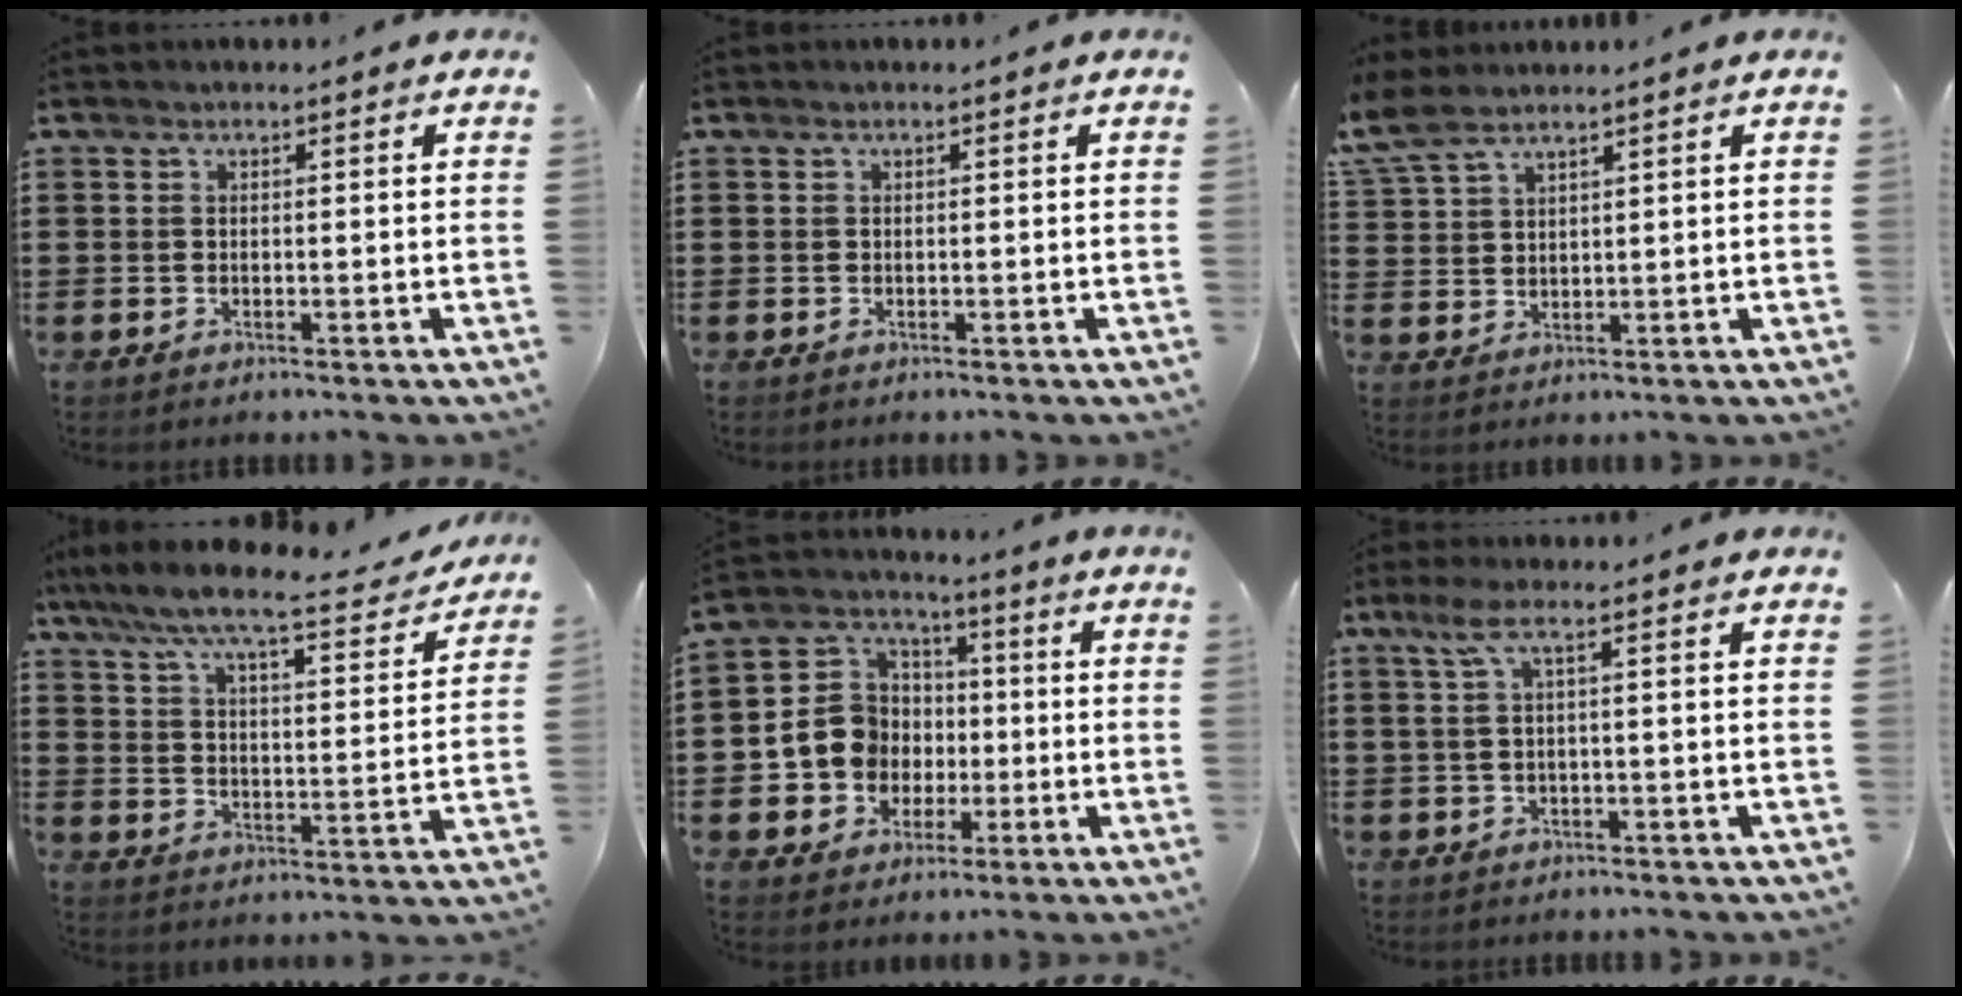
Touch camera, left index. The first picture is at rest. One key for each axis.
{"total": 0.0}
{"total": 4.4, "fx": 3.4, "fy": 1.6, "fz": 2.4, "tx": -0.067, "ty": -0.005, "tz": 0.060}
{"total": 7.7, "fx": 6.8, "fy": 0.1, "fz": 3.6, "tx": -0.099, "ty": -0.040, "tz": 0.110}
{"total": 9.5, "fx": -0.7, "fy": 9.2, "fz": 2.4, "tx": -0.099, "ty": 0.009, "tz": -0.008}
{"total": 3.0, "fx": 0.2, "fy": 0.2, "fz": 3.0, "tx": -0.067, "ty": 0.000, "tz": -0.003}